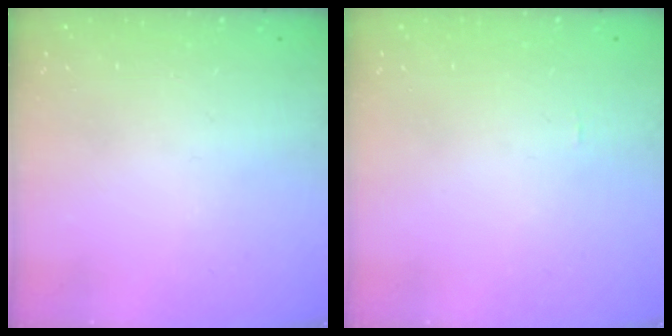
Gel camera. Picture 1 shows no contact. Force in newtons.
{"total": 0.0}